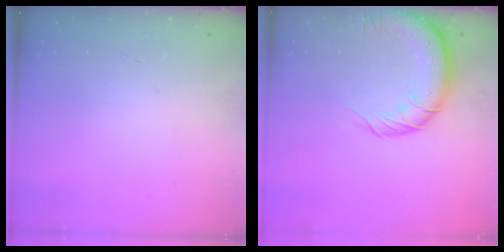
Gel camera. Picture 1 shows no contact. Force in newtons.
{"total": 12.0, "press": 11.6, "slide": 3.0}